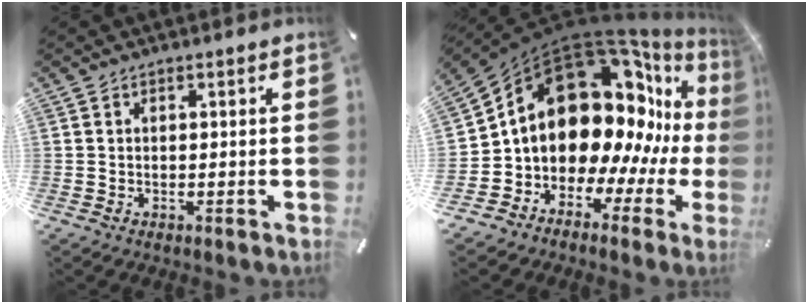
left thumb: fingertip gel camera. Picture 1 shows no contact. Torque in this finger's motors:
{"motor_torque": [1.15, 2.91, 1.14, -0.01, 0.84]}